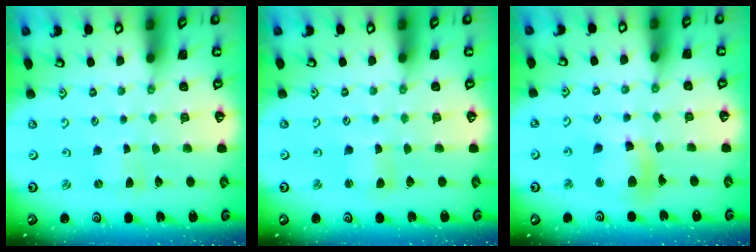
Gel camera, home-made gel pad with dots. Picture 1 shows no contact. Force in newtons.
{"total": 1.3, "press": 1.2, "slide": 0.2}
{"total": 12.9, "press": 12.8, "slide": 1.7}